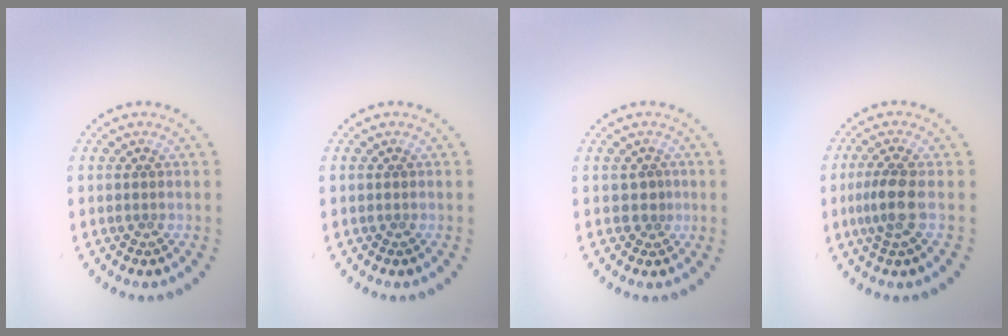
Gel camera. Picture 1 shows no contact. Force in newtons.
{"total": 0.0}
{"total": 1.2, "press": 0.7, "slide": 1.0}
{"total": 2.7, "press": 2.2, "slide": 1.5}